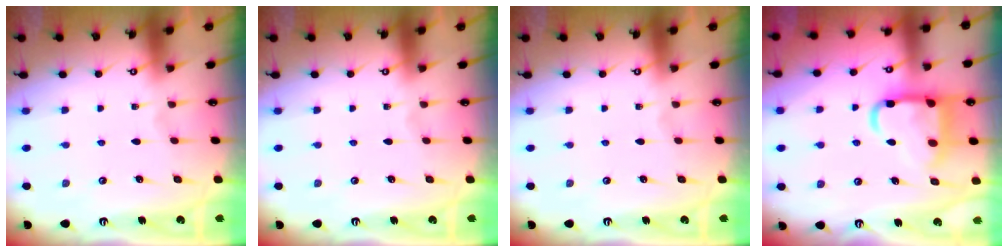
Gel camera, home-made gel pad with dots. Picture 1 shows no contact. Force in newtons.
{"total": 0.0}
{"total": 0.0}
{"total": 15.6, "press": 15.5, "slide": 1.7}